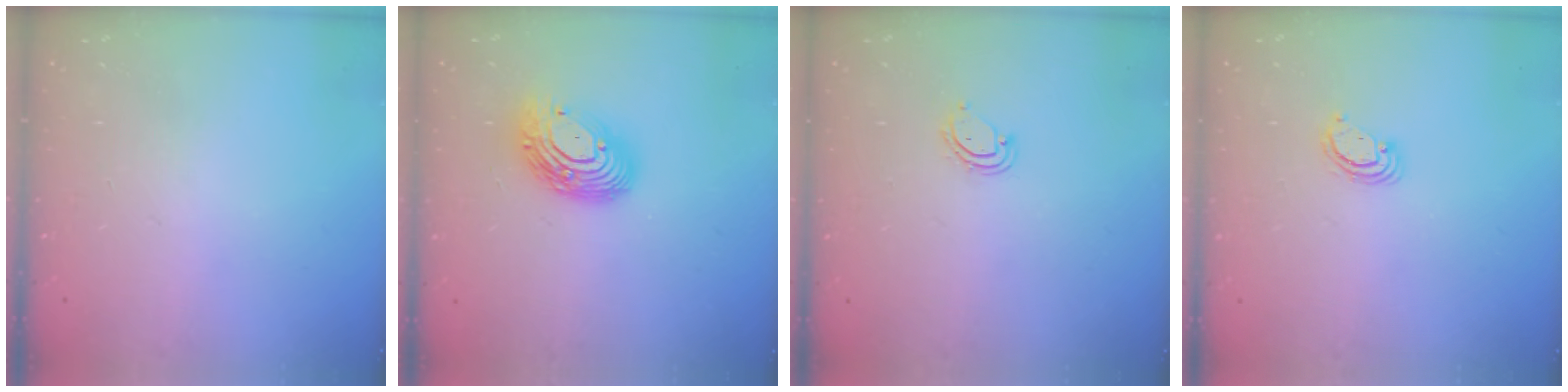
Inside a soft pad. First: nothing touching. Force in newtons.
{"total": 13.7, "press": 13.7, "slide": 0.9}
{"total": 5.2, "press": 5.2, "slide": 0.2}
{"total": 2.9, "press": 2.9, "slide": 0.3}